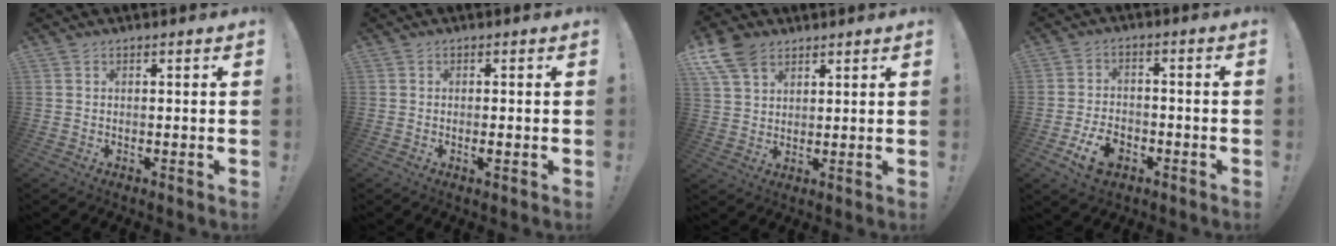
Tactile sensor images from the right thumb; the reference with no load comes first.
{"total": 1.5, "force": [-0.5, 0.1, 1.4], "torque": [-0.021, -0.001, -0.009]}
{"total": 9.2, "force": [5.8, 5.8, 4.3], "torque": [-0.090, -0.022, 0.114]}
{"total": 8.9, "force": [-4.7, 5.6, 5.0], "torque": [-0.086, 0.028, -0.081]}